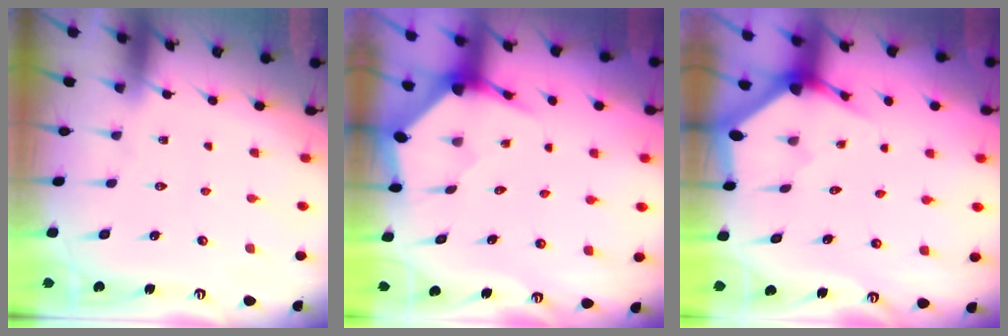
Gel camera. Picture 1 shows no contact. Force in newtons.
{"total": 3.5, "press": 3.4, "slide": 0.4}
{"total": 2.9, "press": 2.9, "slide": 0.1}